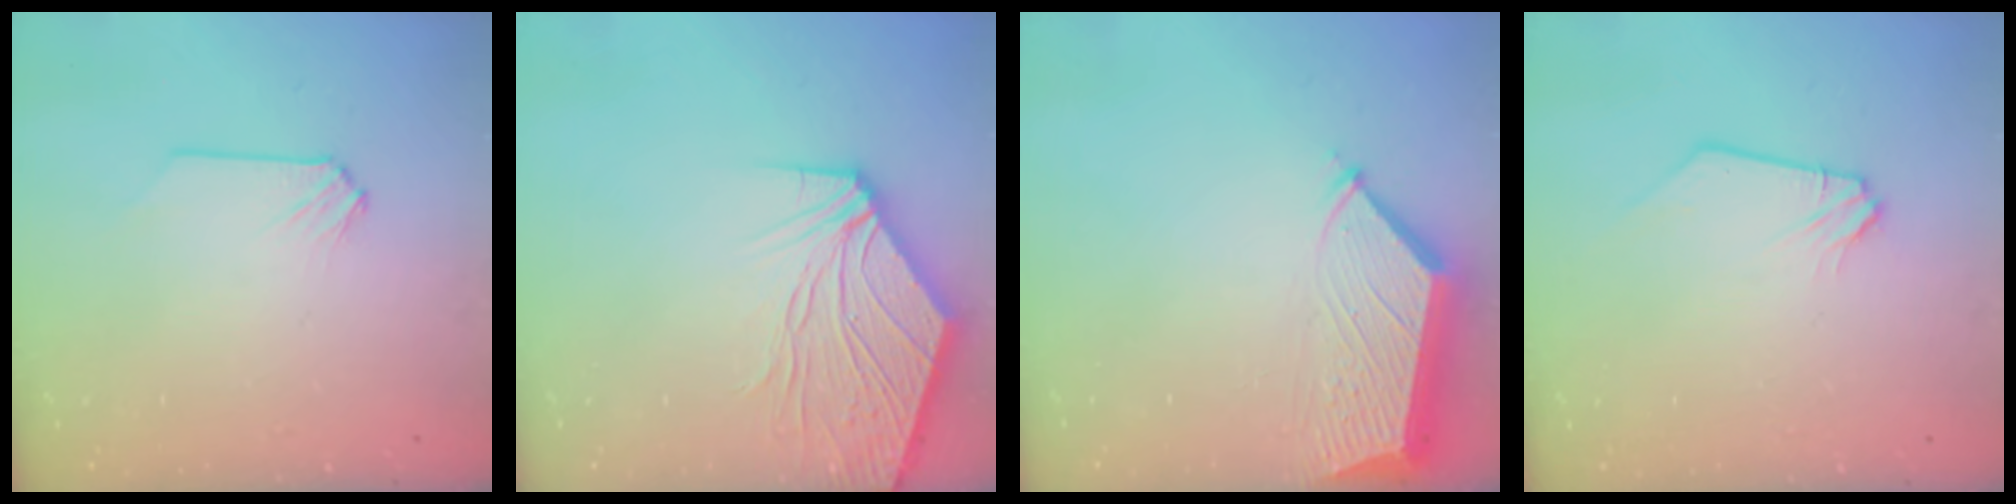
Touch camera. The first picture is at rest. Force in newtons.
{"total": 11.8, "press": 11.6, "slide": 1.7}
{"total": 6.1, "press": 6.0, "slide": 0.8}
{"total": 0.0}